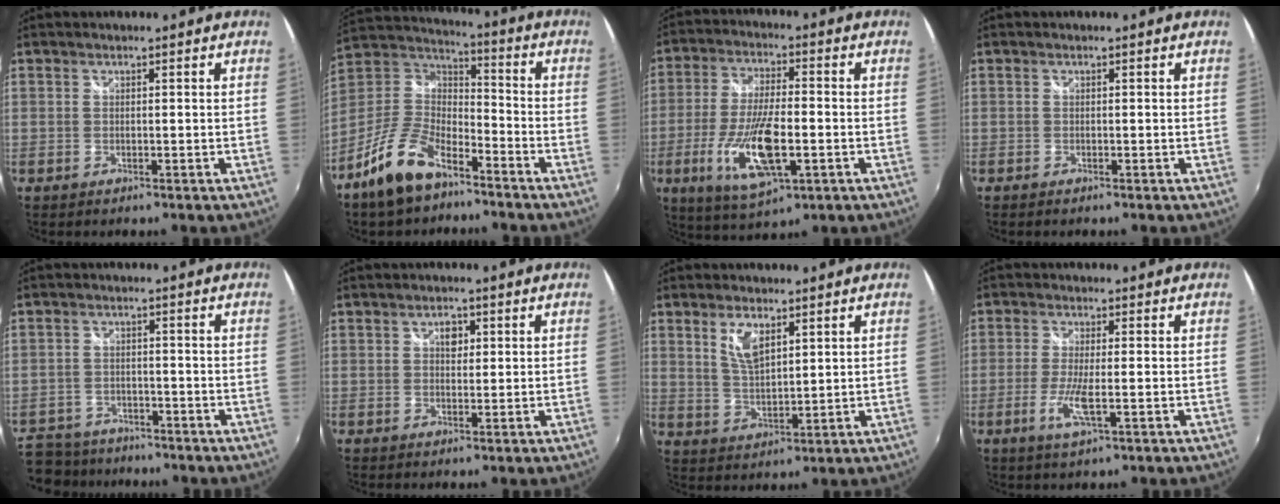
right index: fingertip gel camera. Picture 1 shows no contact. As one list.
[{"total": 14.9, "force": [-9.8, 6.9, 9.0], "torque": [-0.201, 0.001, -0.184]}, {"total": 14.4, "force": [-4.2, 4.8, 12.9], "torque": [-0.260, -0.018, -0.076]}, {"total": 0.5, "force": [-0.5, 0.2, 0.1], "torque": [-0.003, -0.004, -0.012]}, {"total": 10.3, "force": [-8.4, 5.6, 2.2], "torque": [-0.085, 0.005, -0.140]}, {"total": 2.4, "force": [0.7, 1.7, 1.5], "torque": [-0.020, 0.006, 0.010]}, {"total": 6.1, "force": [3.1, 2.6, 4.6], "torque": [-0.084, -0.001, 0.062]}, {"total": 5.3, "force": [-1.8, 0.5, 5.0], "torque": [-0.108, -0.010, -0.036]}]